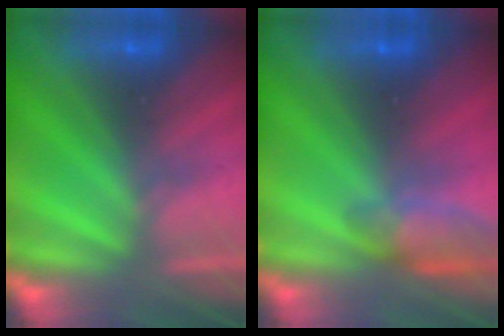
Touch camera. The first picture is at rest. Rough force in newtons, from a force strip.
{"total": 3.9}